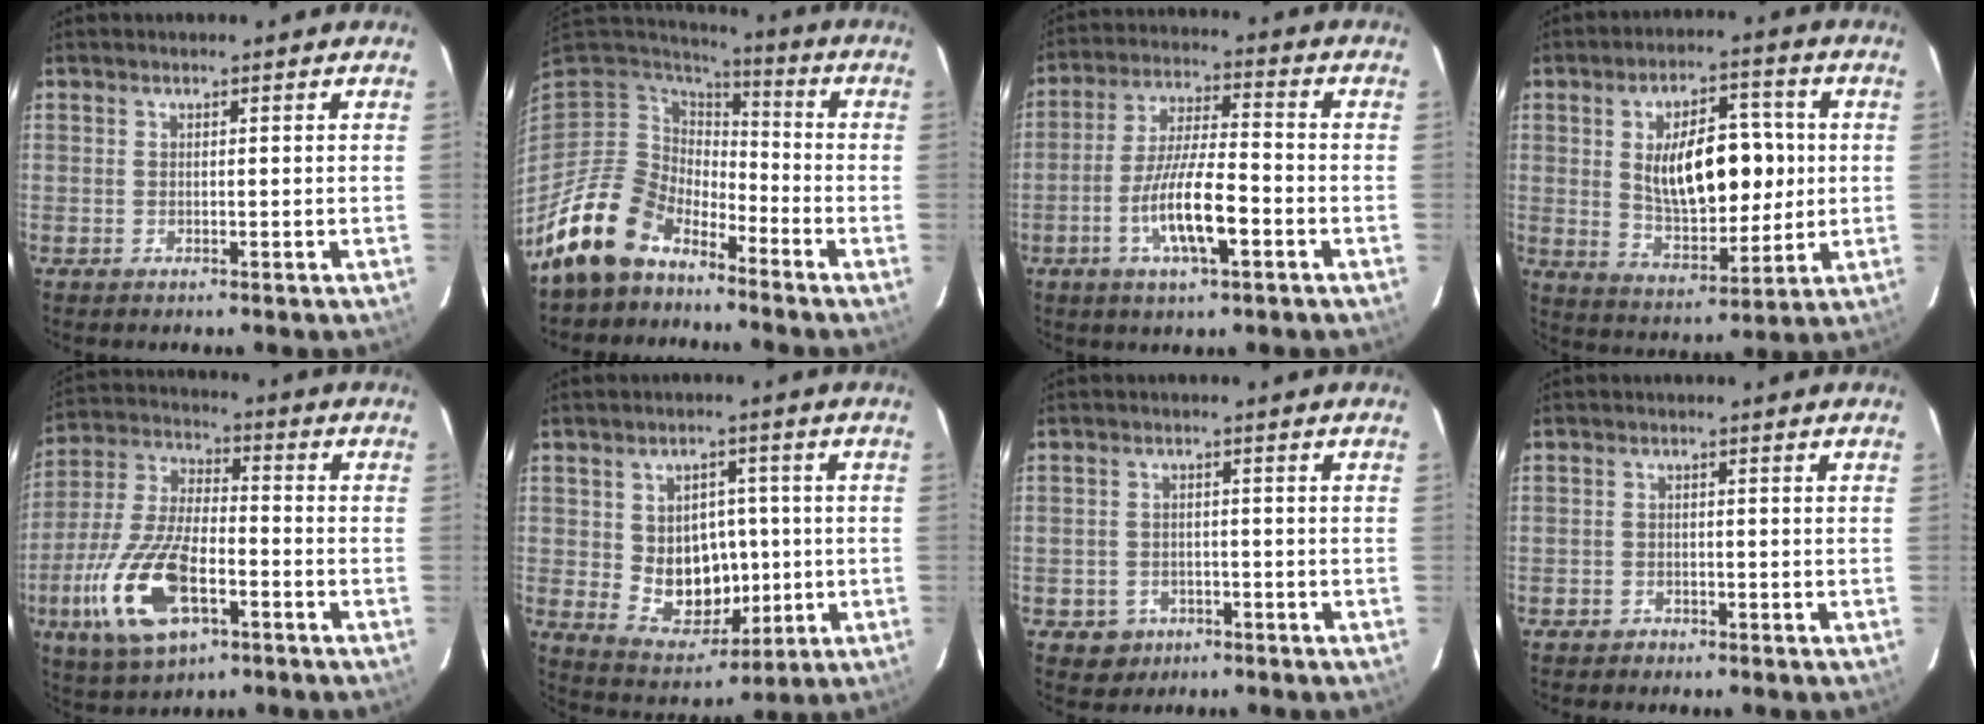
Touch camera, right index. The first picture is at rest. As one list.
[{"total": 14.3, "force": [-11.1, 7.5, 4.8], "torque": [-0.117, 0.008, -0.205]}, {"total": 11.2, "force": [-4.4, 2.3, 10.1], "torque": [-0.198, -0.007, -0.077]}, {"total": 15.2, "force": [1.7, 7.6, 13.0], "torque": [-0.218, 0.010, 0.042]}, {"total": 17.8, "force": [-7.2, 8.0, 14.2], "torque": [-0.316, -0.019, -0.131]}, {"total": 10.8, "force": [-0.3, 8.8, 6.3], "torque": [-0.118, -0.002, 0.020]}, {"total": 4.7, "force": [-2.2, 4.1, 0.8], "torque": [-0.033, 0.010, -0.028]}, {"total": 1.9, "force": [-1.4, 1.3, 0.0], "torque": [-0.005, 0.005, -0.023]}]